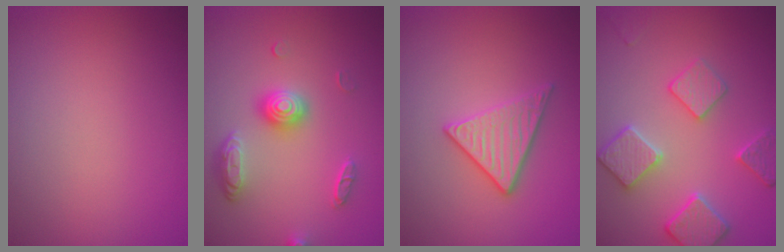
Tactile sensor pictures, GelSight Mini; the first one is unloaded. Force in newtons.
{"total": 3.3, "press": 2.9, "slide": 1.6}
{"total": 3.0, "press": 2.9, "slide": 0.6}
{"total": 4.2, "press": 4.1, "slide": 0.9}